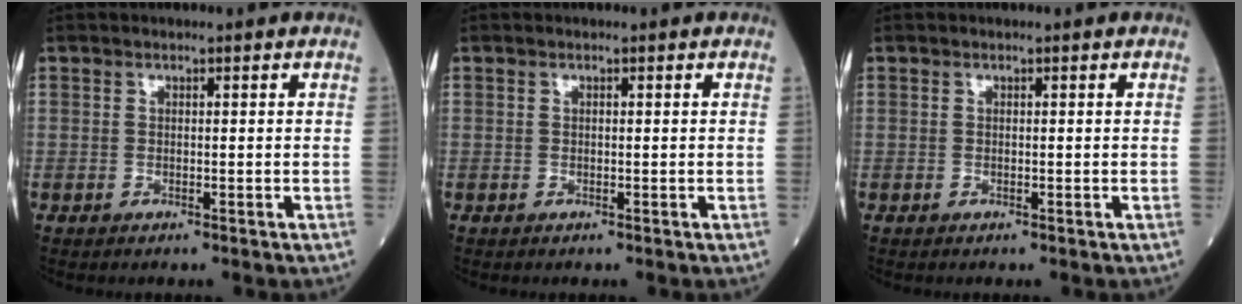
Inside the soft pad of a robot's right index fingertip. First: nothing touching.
{"total": 0.0}
{"total": 0.0}